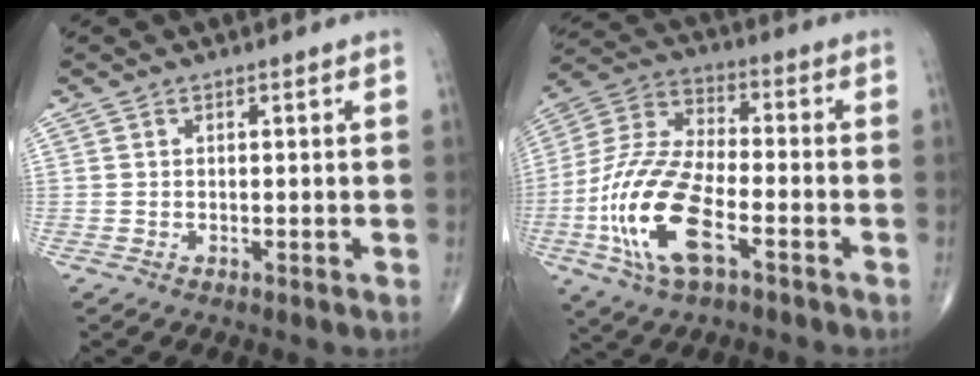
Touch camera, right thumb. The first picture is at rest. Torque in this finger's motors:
{"motor_torque": [0.06, 0.90, 1.62, -0.25, 0.19]}